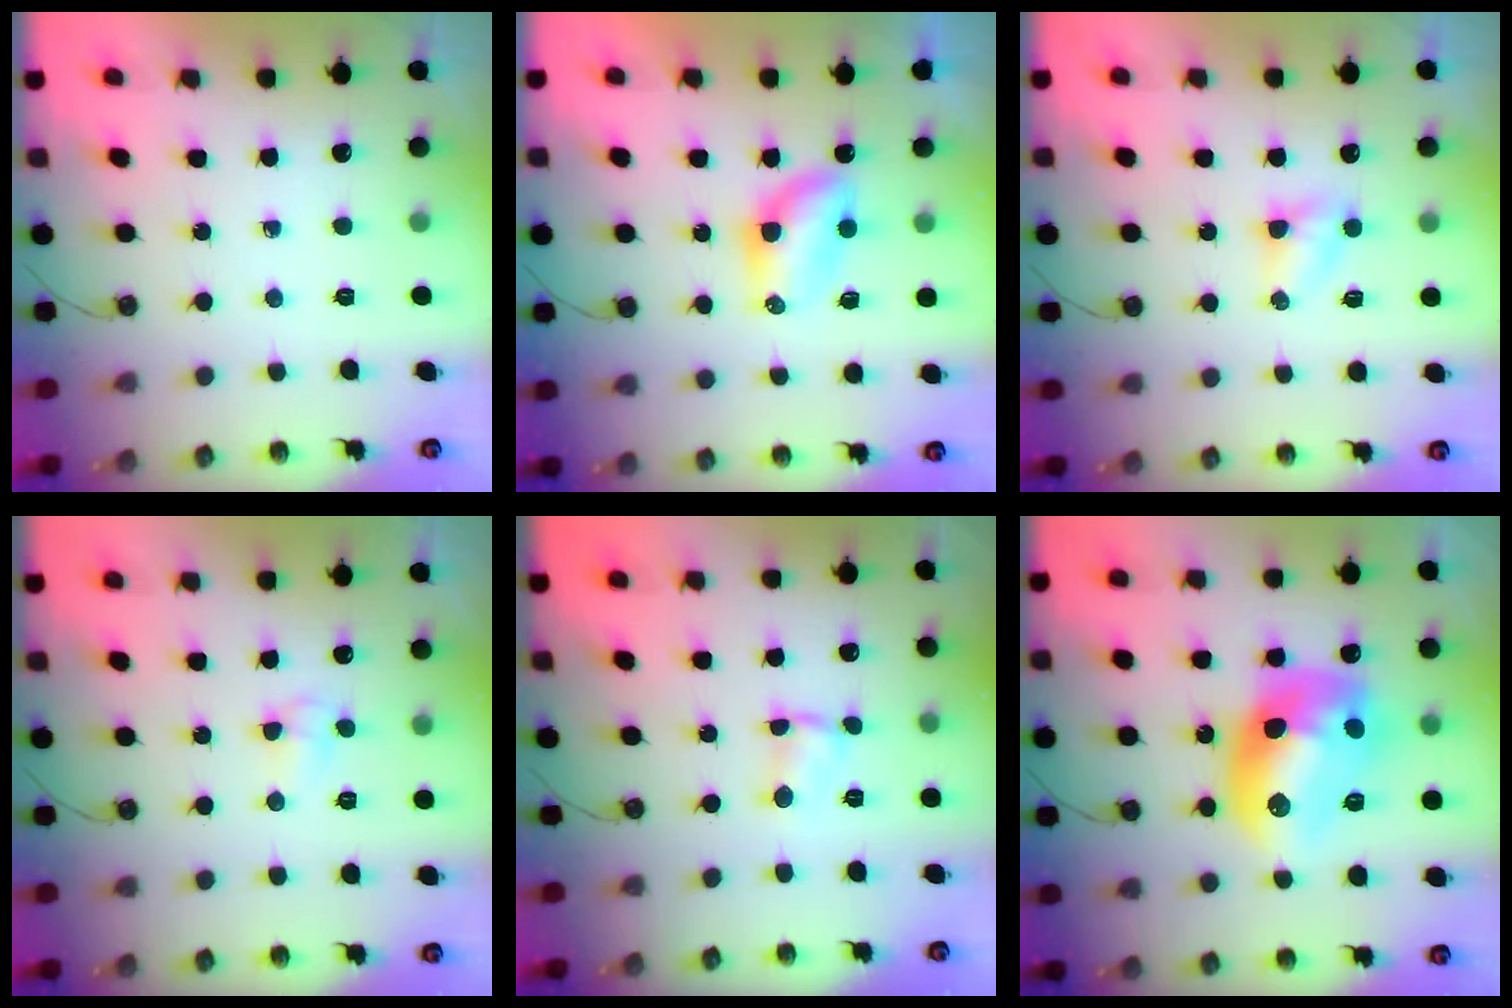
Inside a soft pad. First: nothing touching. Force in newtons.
{"total": 5.8, "press": 5.7, "slide": 0.7}
{"total": 3.7, "press": 3.7, "slide": 0.5}
{"total": 3.9, "press": 3.8, "slide": 0.7}
{"total": 1.7, "press": 1.6, "slide": 0.2}
{"total": 17.1, "press": 17.1, "slide": 1.2}